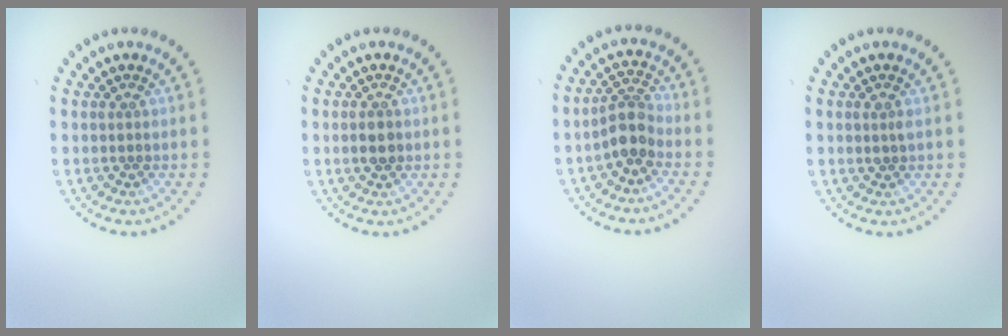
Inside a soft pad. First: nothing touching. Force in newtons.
{"total": 1.6, "press": 1.6, "slide": 0.2}
{"total": 2.8, "press": 2.3, "slide": 1.7}
{"total": 0.5, "press": 0.5, "slide": 0.1}